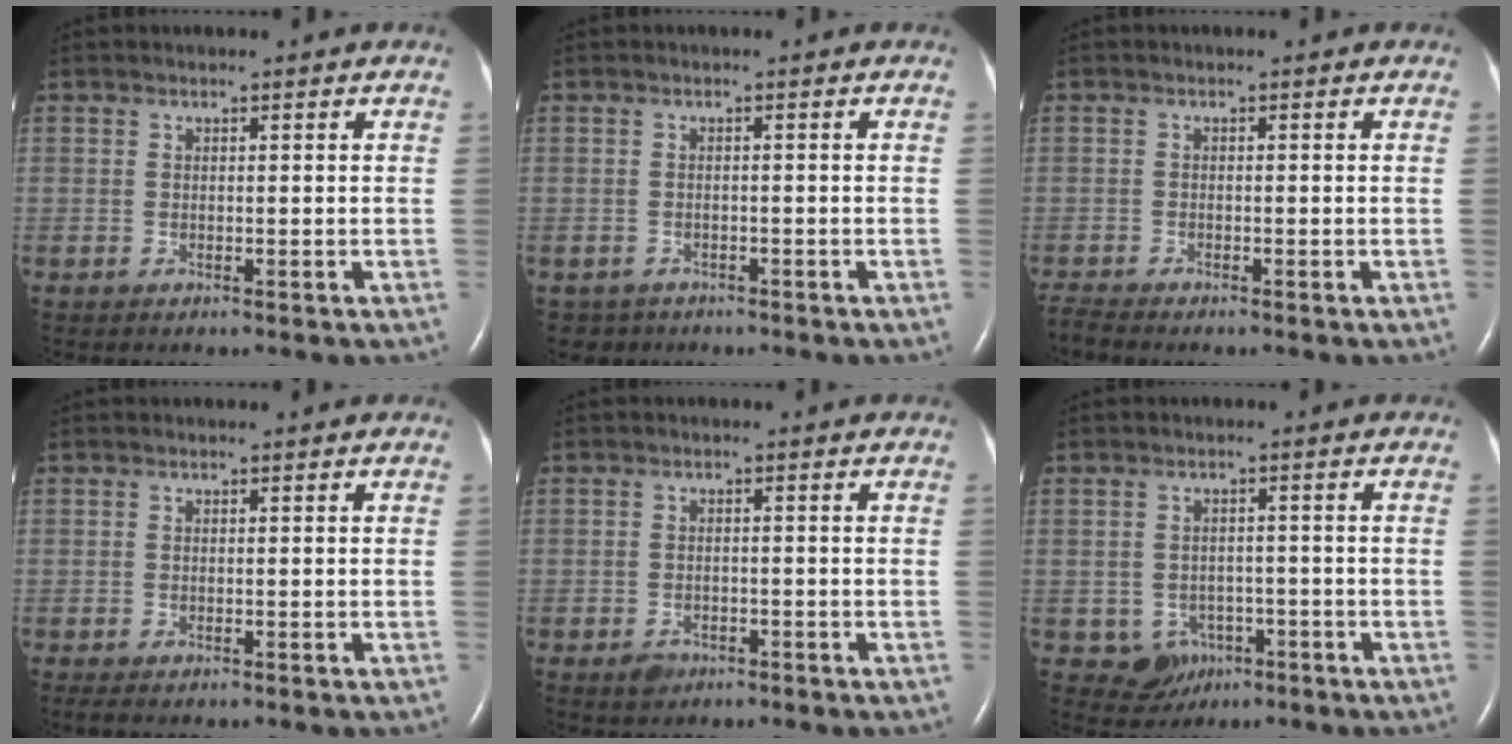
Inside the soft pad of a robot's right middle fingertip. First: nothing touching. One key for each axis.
{"total": 2.5, "fx": -1.7, "fy": 1.7, "fz": -0.3, "tx": 0.002, "ty": 0.004, "tz": -0.028}
{"total": 1.7, "fx": -1.7, "fy": -0.3, "fz": 0.2, "tx": -0.012, "ty": -0.010, "tz": -0.036}
{"total": 0.9, "fx": -0.7, "fy": 0.2, "fz": 0.5, "tx": -0.008, "ty": -0.003, "tz": -0.009}
{"total": 2.2, "fx": -1.5, "fy": 1.4, "fz": 0.8, "tx": -0.017, "ty": 0.001, "tz": -0.018}
{"total": 4.4, "fx": -1.9, "fy": 3.9, "fz": 0.7, "tx": -0.007, "ty": 0.010, "tz": -0.017}